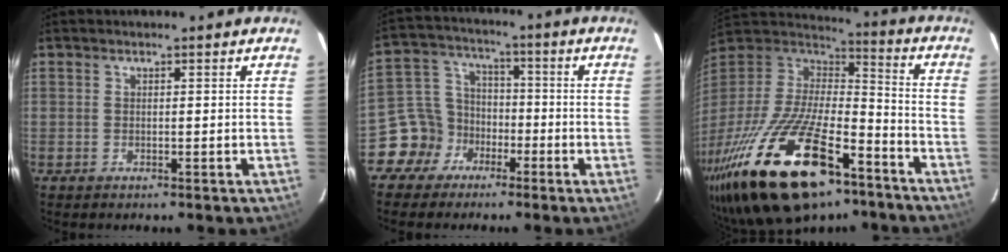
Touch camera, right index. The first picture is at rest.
{"total": 8.8, "force": [-5.1, 7.2, 1.0], "torque": [-0.032, 0.039, -0.097]}
{"total": 35.2, "force": [-21.2, 14.3, 24.2], "torque": [-0.489, -0.050, -0.338]}